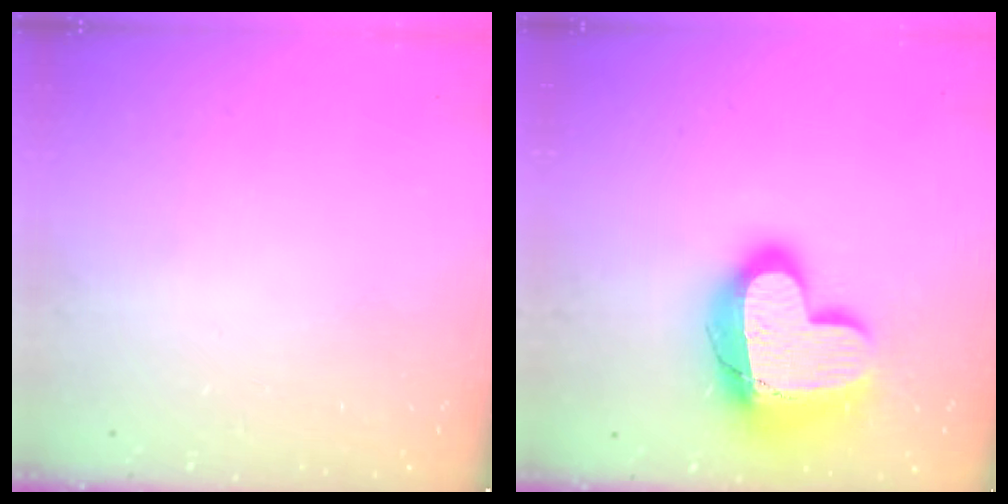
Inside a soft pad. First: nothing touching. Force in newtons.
{"total": 20.3, "press": 20.3, "slide": 1.5}